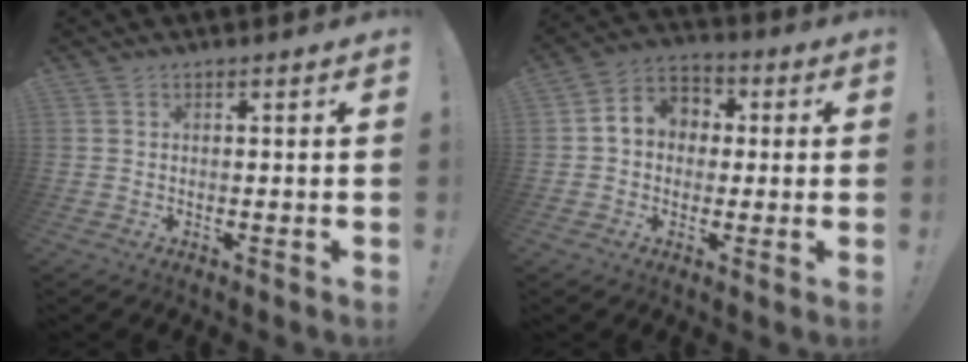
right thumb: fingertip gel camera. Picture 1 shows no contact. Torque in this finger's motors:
{"motor_torque": [0.54, 0.79, 0.77, -0.30, 0.01]}